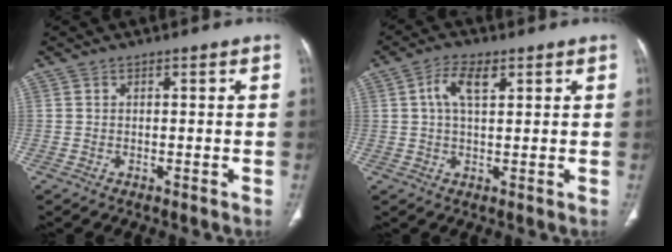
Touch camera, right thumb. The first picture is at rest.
{"total": 5.7, "force": [2.1, 2.7, 4.6], "torque": [-0.089, 0.005, 0.038]}